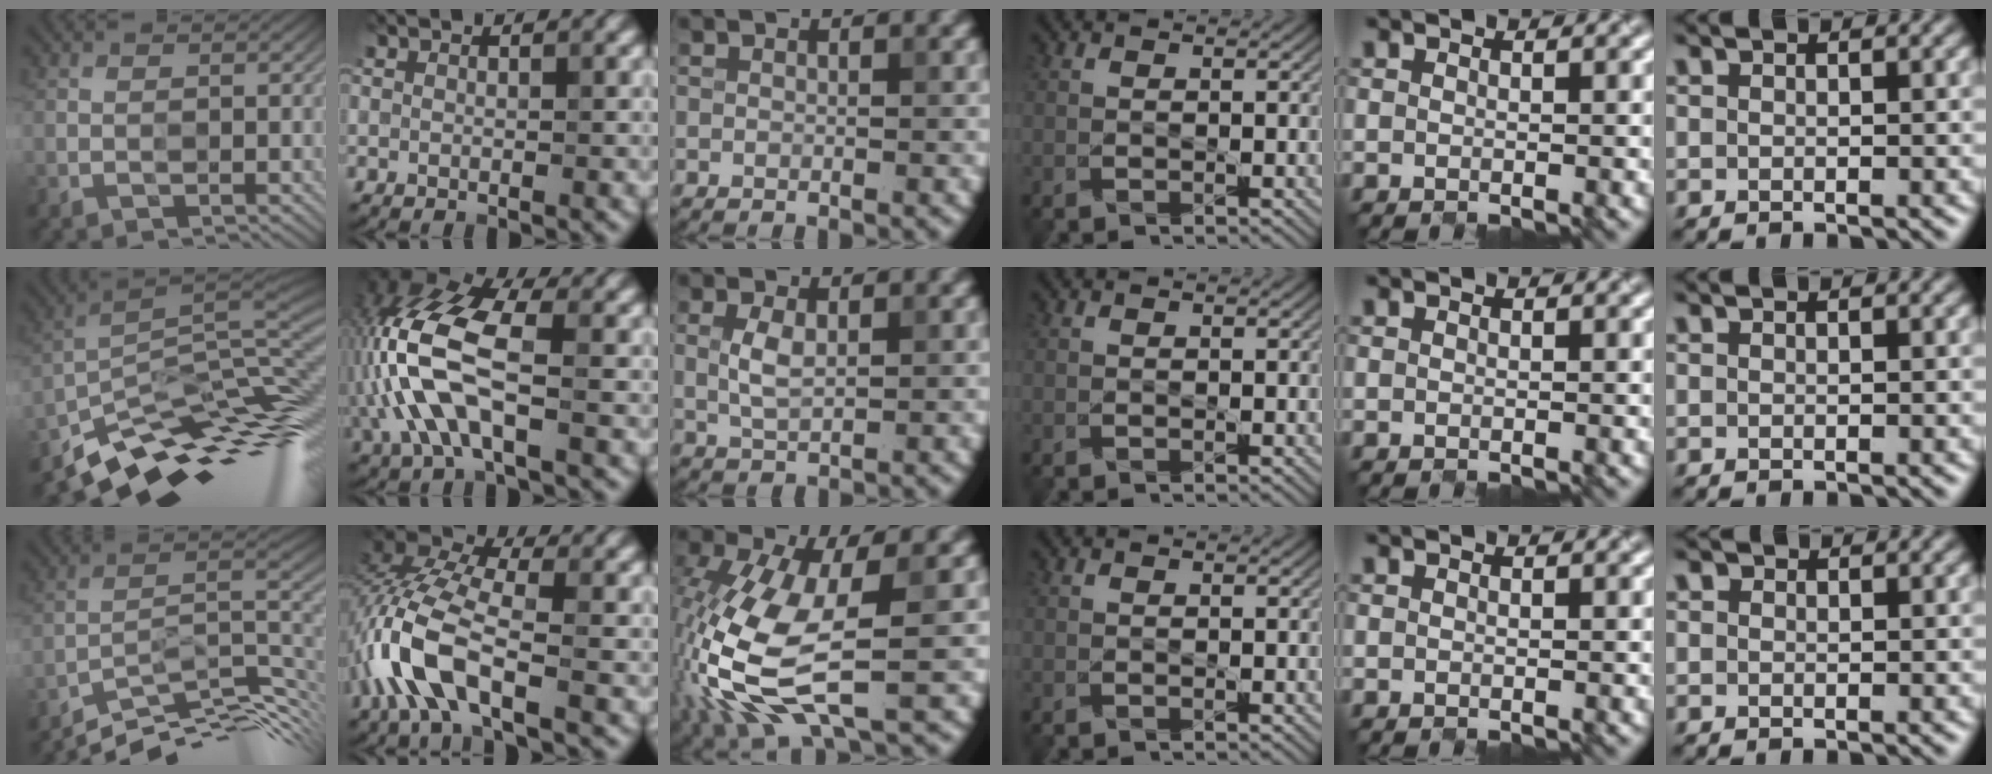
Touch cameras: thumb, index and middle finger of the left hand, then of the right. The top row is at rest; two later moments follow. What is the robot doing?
{"motion": "open", "object": "laptop"}